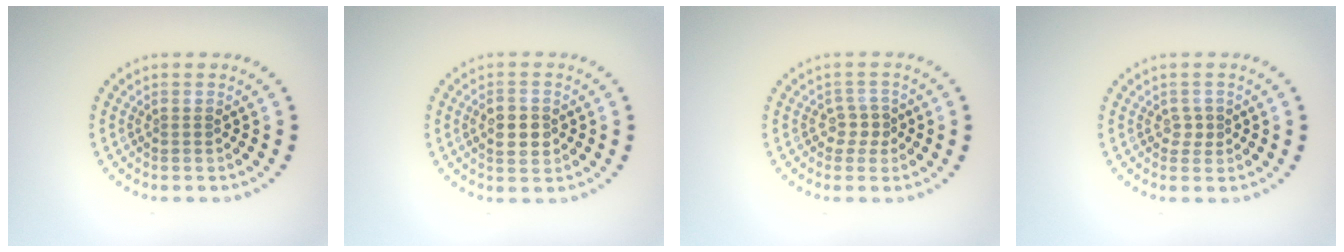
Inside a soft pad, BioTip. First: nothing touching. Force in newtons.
{"total": 2.9, "press": 2.9, "slide": 0.1}
{"total": 1.9, "press": 1.5, "slide": 1.2}
{"total": 1.1, "press": 0.9, "slide": 0.5}